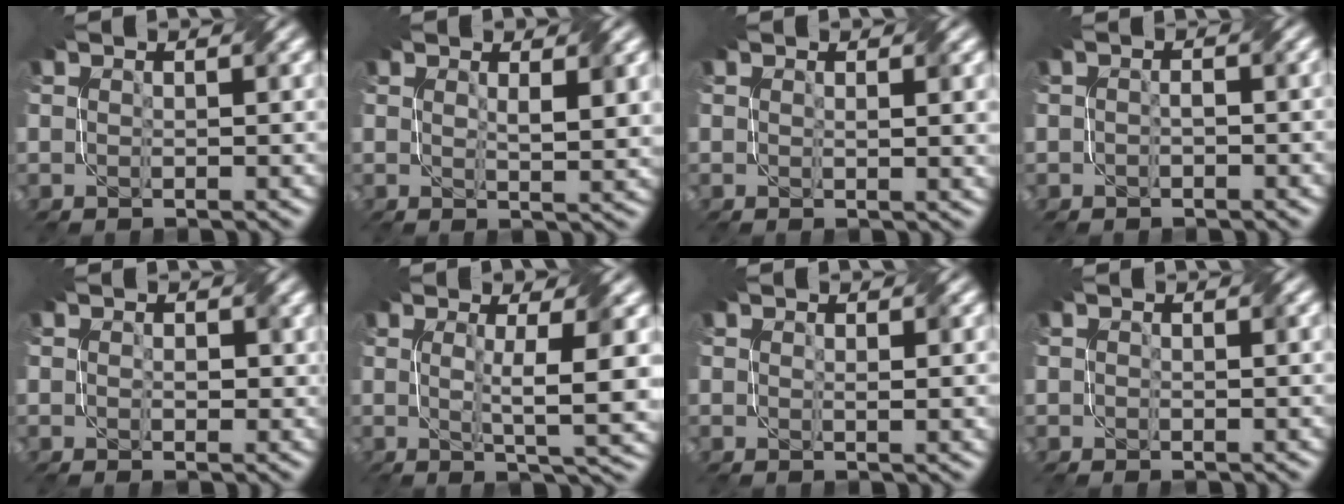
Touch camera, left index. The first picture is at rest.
{"total": 2.5, "force": [1.1, 0.4, 2.3], "torque": [-0.037, -0.004, 0.021]}
{"total": 1.6, "force": [0.6, 0.2, 1.5], "torque": [-0.020, -0.001, 0.011]}
{"total": 1.1, "force": [-0.3, 0.7, 0.8], "torque": [-0.015, 0.001, -0.009]}
{"total": 1.6, "force": [0.3, 1.0, 1.2], "torque": [-0.018, -0.002, 0.005]}
{"total": 6.2, "force": [0.5, 1.1, 6.1], "torque": [-0.092, -0.007, 0.011]}
{"total": 1.4, "force": [0.4, 0.3, 1.3], "torque": [-0.021, -0.003, 0.009]}
{"total": 1.0, "force": [0.1, 0.5, 0.8], "torque": [-0.007, 0.000, 0.003]}